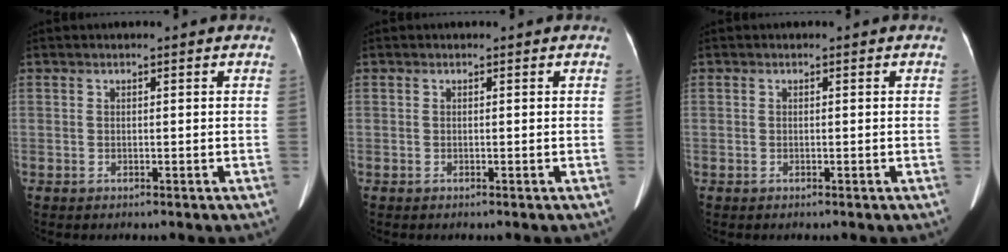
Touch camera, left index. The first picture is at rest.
{"total": 0.0}
{"total": 0.0}